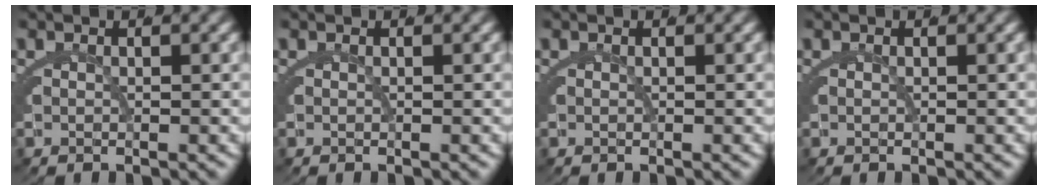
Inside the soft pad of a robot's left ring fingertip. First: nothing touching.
{"total": 0.0}
{"total": 0.0}
{"total": 0.0}